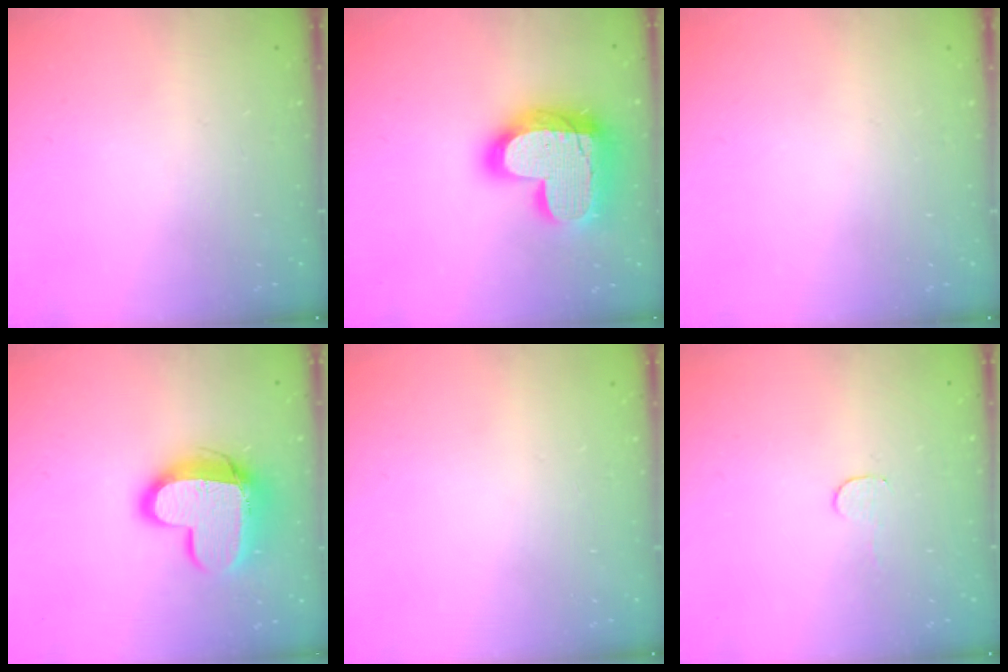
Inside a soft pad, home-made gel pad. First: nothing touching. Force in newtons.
{"total": 23.4, "press": 23.3, "slide": 1.7}
{"total": 0.0}
{"total": 14.4, "press": 14.3, "slide": 1.4}
{"total": 0.0}
{"total": 2.8, "press": 2.8, "slide": 0.2}